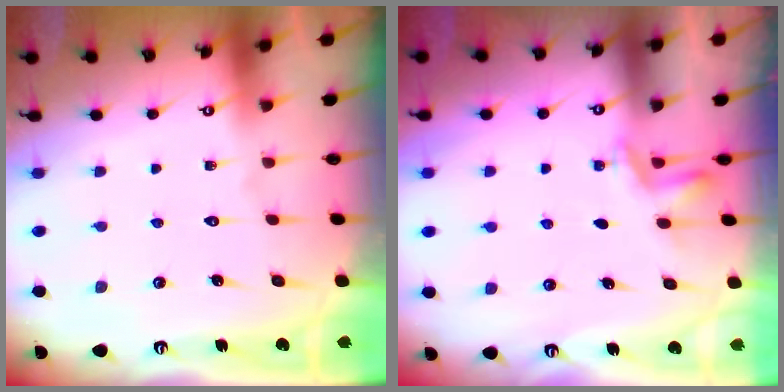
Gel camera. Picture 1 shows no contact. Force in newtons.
{"total": 2.7, "press": 2.4, "slide": 1.2}